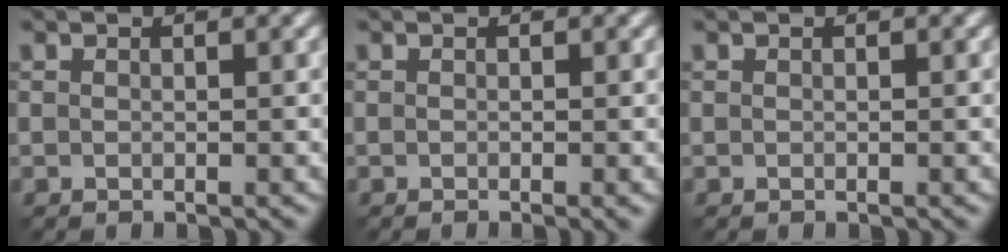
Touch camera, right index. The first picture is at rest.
{"total": 0.8, "force": [-0.3, 0.2, 0.8], "torque": [-0.007, -0.007, -0.005]}
{"total": 0.0}